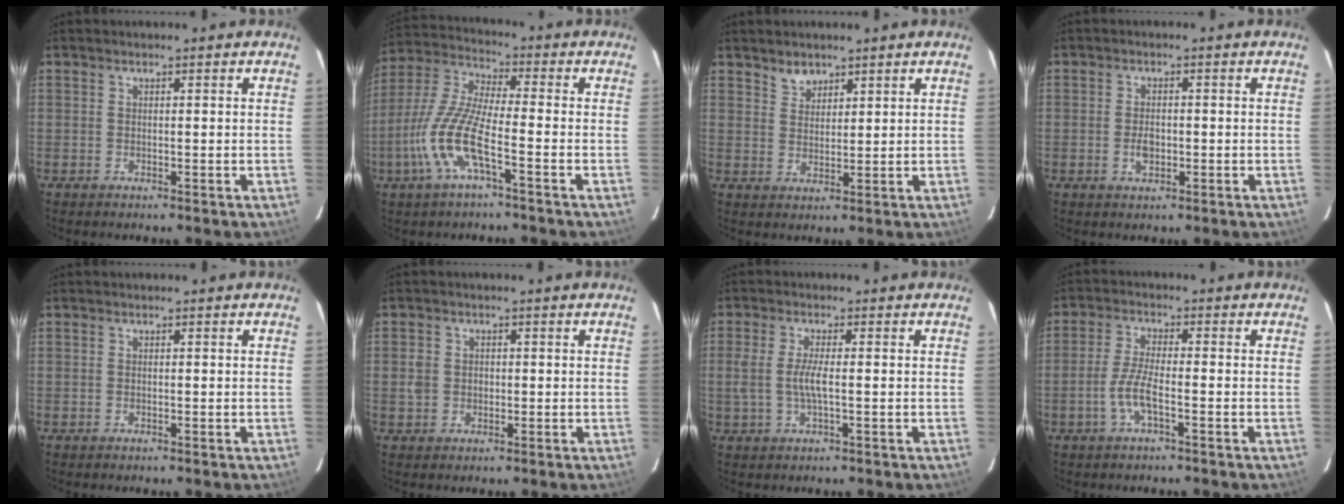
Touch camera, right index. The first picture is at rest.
{"total": 11.7, "force": [-4.8, 2.1, 10.5], "torque": [-0.234, -0.004, -0.099]}
{"total": 3.2, "force": [2.5, 1.7, 0.7], "torque": [-0.007, 0.004, 0.046]}
{"total": 2.9, "force": [-0.8, 1.8, 2.1], "torque": [-0.041, -0.002, -0.011]}
{"total": 0.0}
{"total": 3.1, "force": [-0.3, 2.8, 1.2], "torque": [-0.024, 0.007, -0.006]}
{"total": 4.6, "force": [-0.6, 0.9, 4.5], "torque": [-0.092, -0.002, -0.010]}
{"total": 5.2, "force": [-2.2, 0.9, 4.6], "torque": [-0.103, -0.001, -0.046]}